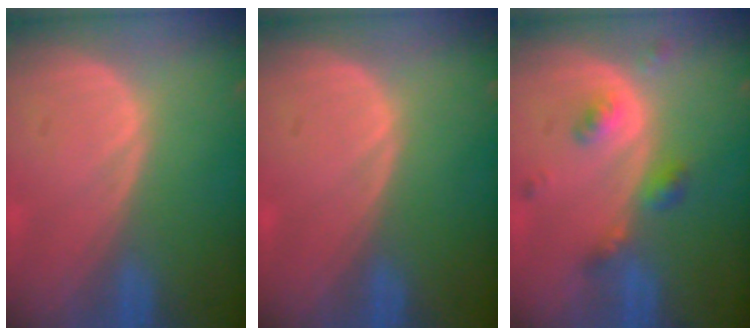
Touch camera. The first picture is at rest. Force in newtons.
{"total": 0.0}
{"total": 4.9, "press": 4.3, "slide": 2.2}